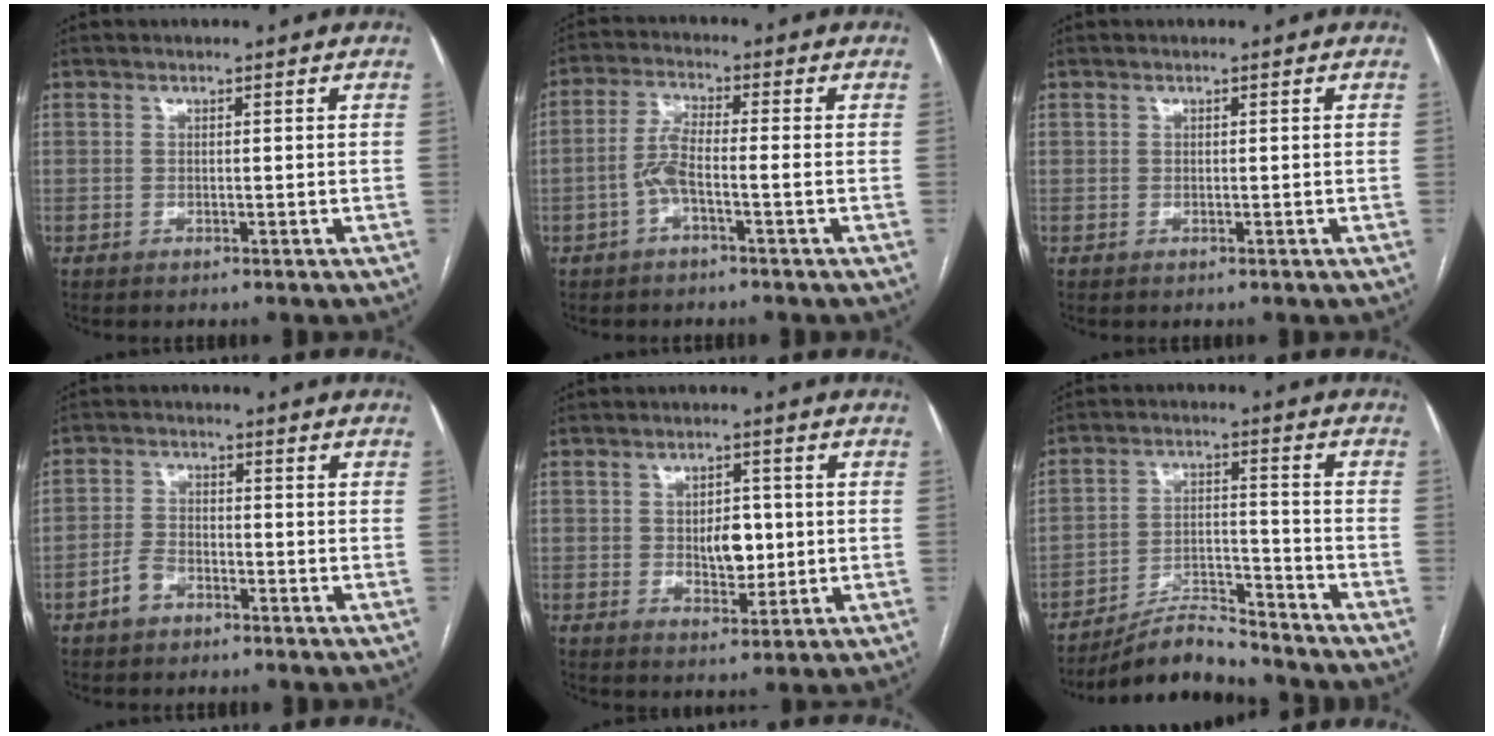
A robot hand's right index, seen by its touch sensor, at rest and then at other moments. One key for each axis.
{"total": 4.9, "fx": -1.6, "fy": 0.7, "fz": 4.6, "tx": -0.099, "ty": 0.016, "tz": -0.034}
{"total": 0.0}
{"total": 3.7, "fx": -2.3, "fy": 2.3, "fz": 1.8, "tx": -0.037, "ty": 0.009, "tz": -0.042}
{"total": 5.2, "fx": 0.0, "fy": 2.9, "fz": 4.3, "tx": -0.060, "ty": 0.004, "tz": 0.009}
{"total": 8.1, "fx": -7.9, "fy": 0.8, "fz": 1.6, "tx": -0.026, "ty": 0.012, "tz": -0.138}